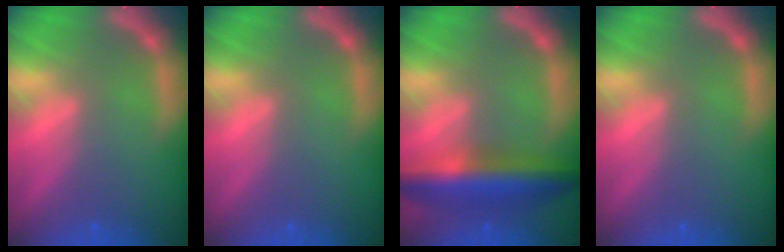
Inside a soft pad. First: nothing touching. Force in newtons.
{"total": 0.0}
{"total": 7.5}
{"total": 0.0}